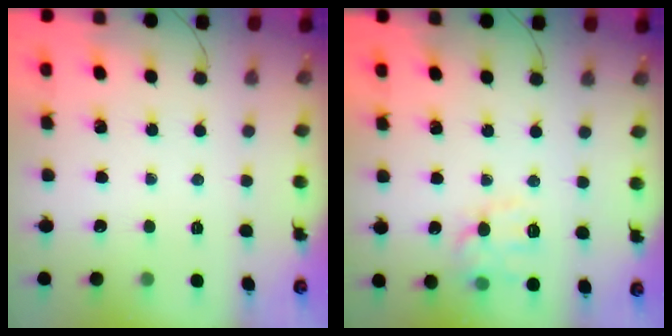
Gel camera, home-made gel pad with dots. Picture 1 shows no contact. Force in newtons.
{"total": 11.2, "press": 11.2, "slide": 0.4}